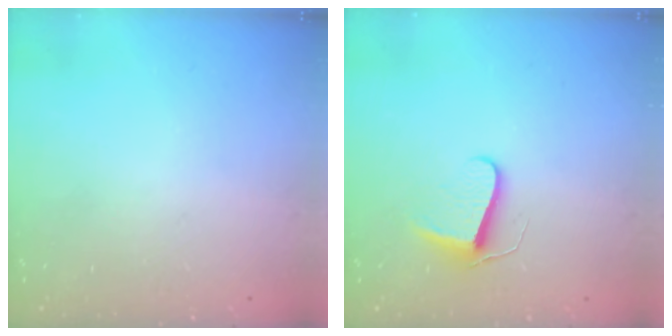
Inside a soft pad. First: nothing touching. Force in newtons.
{"total": 7.3, "press": 7.2, "slide": 0.6}